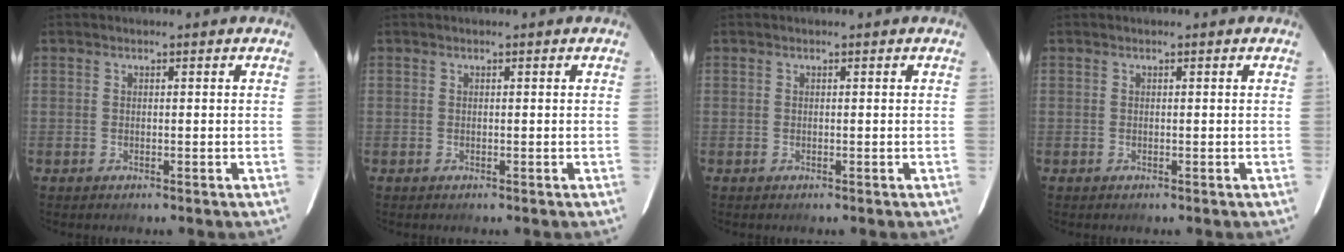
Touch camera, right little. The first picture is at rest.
{"total": 0.0}
{"total": 0.0}
{"total": 0.0}